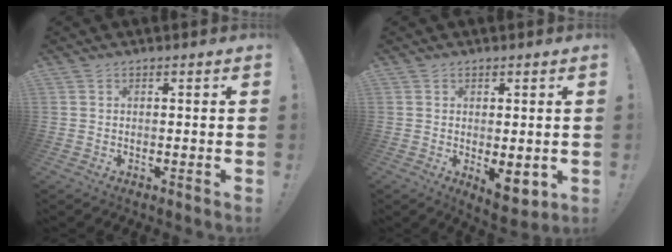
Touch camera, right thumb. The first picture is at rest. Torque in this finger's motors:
{"motor_torque": [0.41, 0.38, 0.66, -0.10, 0.05]}